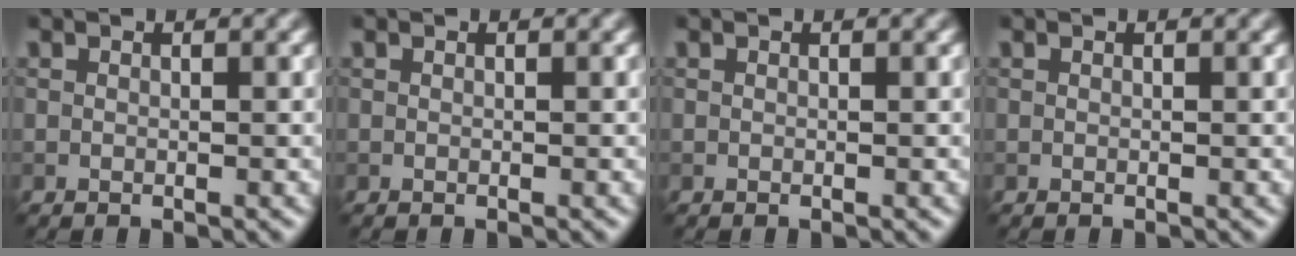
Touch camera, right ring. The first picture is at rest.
{"total": 0.0}
{"total": 0.0}
{"total": 0.0}